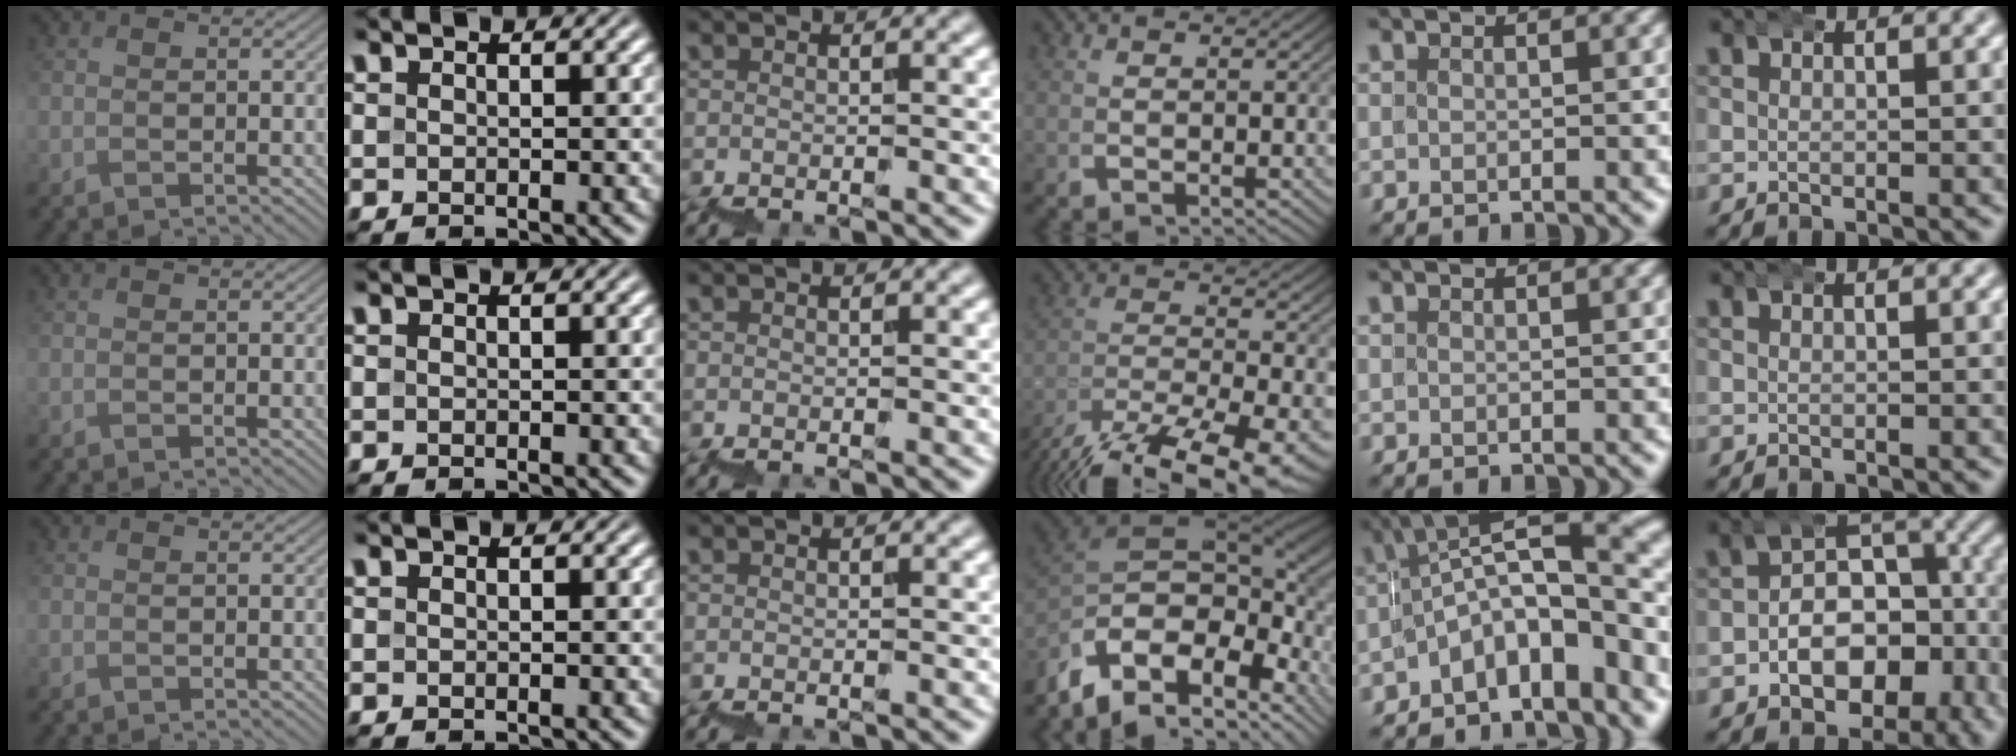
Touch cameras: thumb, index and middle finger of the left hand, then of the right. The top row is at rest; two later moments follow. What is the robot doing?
{"motion": "wrap", "object": "bubble wrap"}